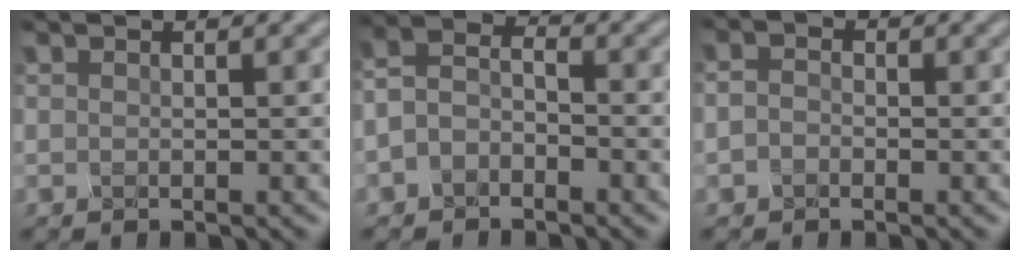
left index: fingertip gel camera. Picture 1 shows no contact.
{"total": 2.1, "force": [-1.9, 0.9, 0.4], "torque": [-0.021, 0.008, -0.039]}
{"total": 0.9, "force": [-0.5, 0.1, -0.6], "torque": [-0.003, 0.002, -0.004]}